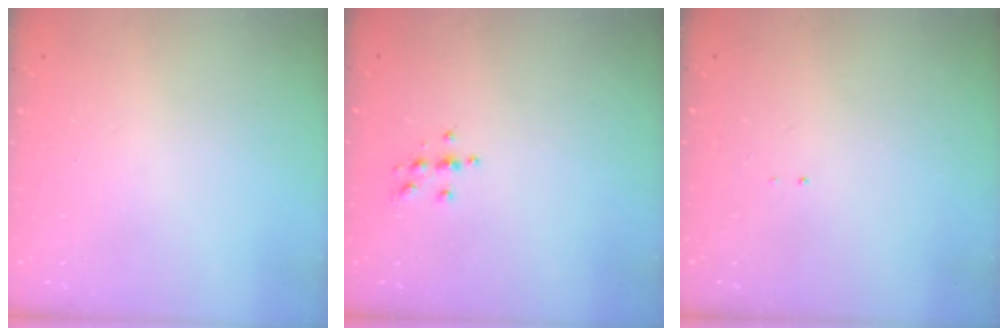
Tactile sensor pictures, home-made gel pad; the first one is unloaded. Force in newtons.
{"total": 4.5, "press": 4.4, "slide": 0.6}
{"total": 0.7, "press": 0.7, "slide": 0.1}